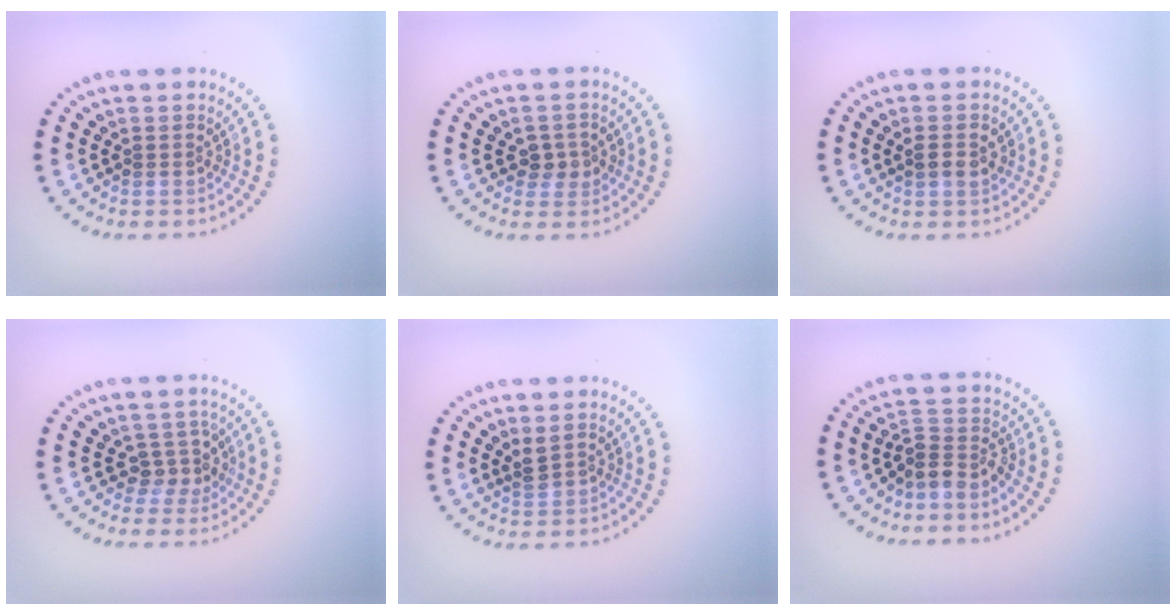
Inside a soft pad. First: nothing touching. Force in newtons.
{"total": 2.0, "press": 2.0, "slide": 0.5}
{"total": 1.8, "press": 1.8, "slide": 0.4}
{"total": 2.6, "press": 2.0, "slide": 1.6}
{"total": 1.3, "press": 1.2, "slide": 0.6}
{"total": 2.7, "press": 2.0, "slide": 1.9}